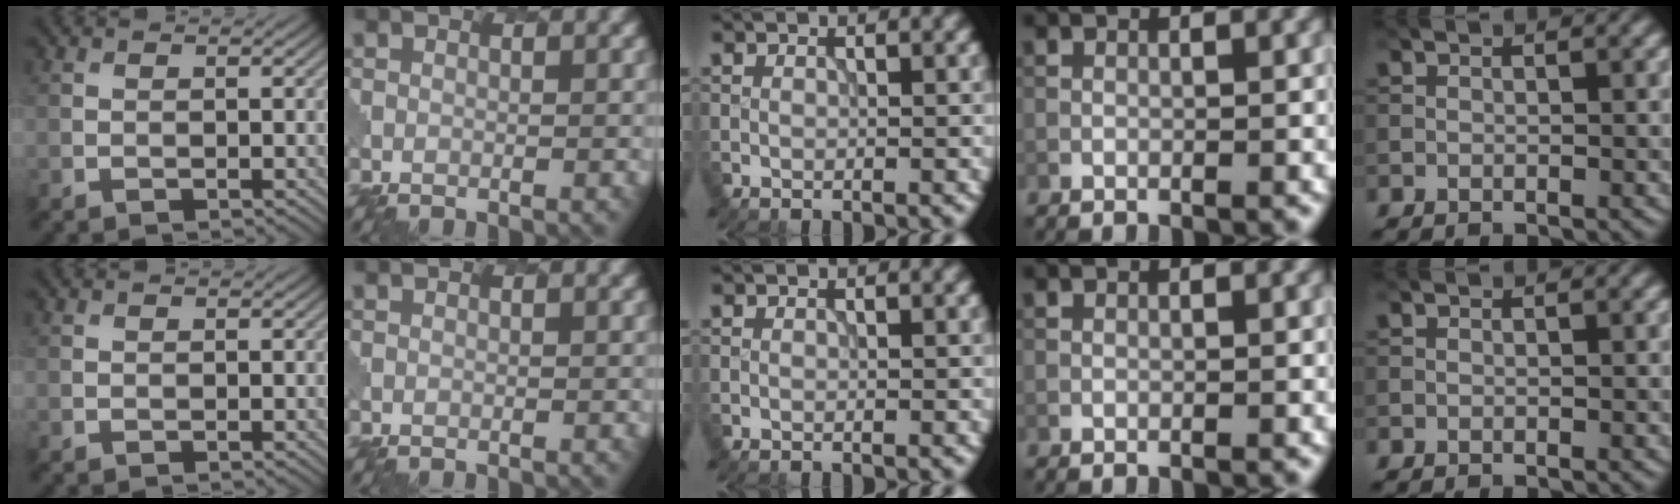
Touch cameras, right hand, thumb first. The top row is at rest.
{}